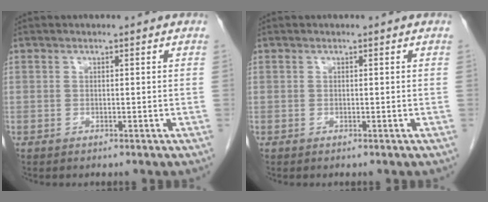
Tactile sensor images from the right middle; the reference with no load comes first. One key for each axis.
{"total": 0.0}